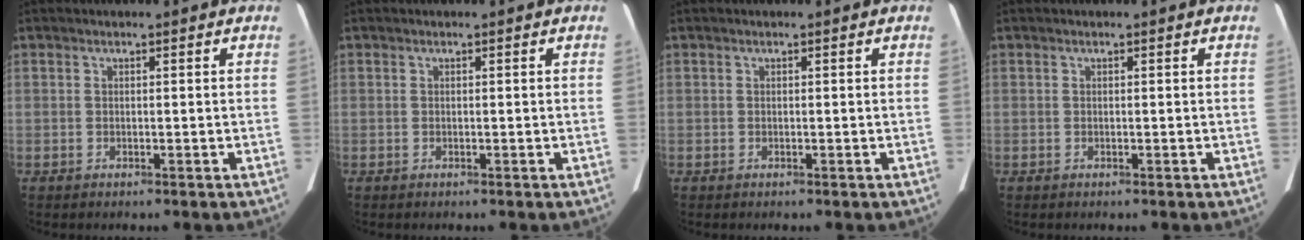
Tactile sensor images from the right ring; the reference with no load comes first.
{"total": 0.0}
{"total": 0.0}
{"total": 0.0}